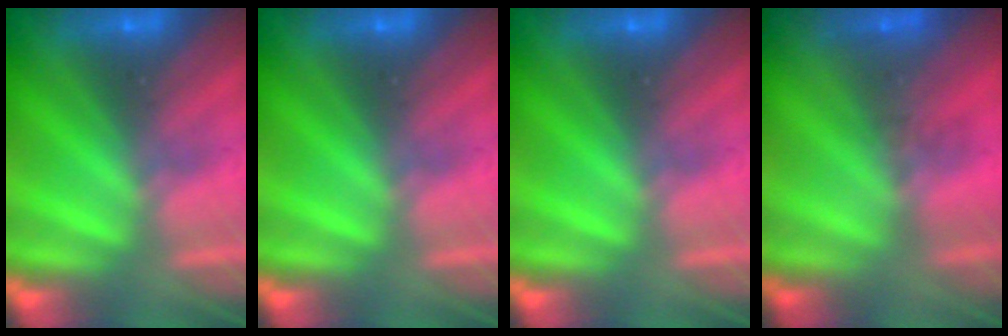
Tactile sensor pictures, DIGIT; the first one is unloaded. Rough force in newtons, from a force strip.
{"total": 0.0}
{"total": 0.0}
{"total": 1.7}